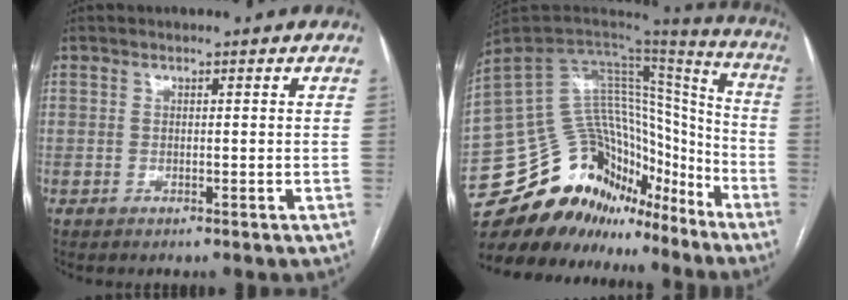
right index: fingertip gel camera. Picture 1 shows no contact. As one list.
[{"total": 25.4, "force": [-19.2, 13.5, 9.6], "torque": [-0.185, 0.060, -0.294]}]